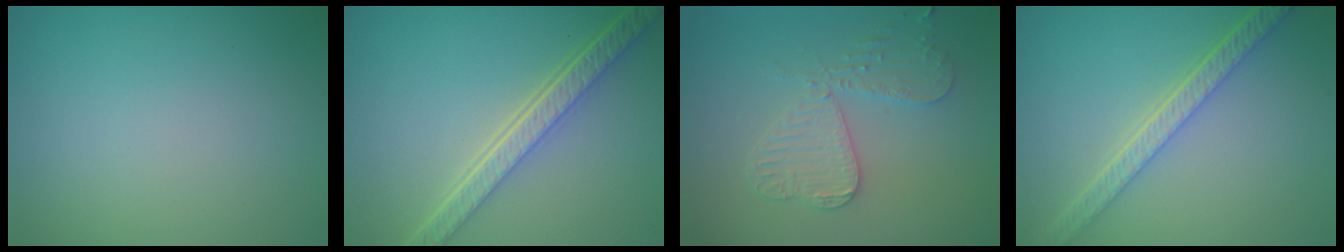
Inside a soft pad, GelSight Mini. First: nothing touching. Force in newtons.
{"total": 5.9, "press": 4.3, "slide": 4.0}
{"total": 3.4, "press": 3.4, "slide": 0.6}
{"total": 4.4, "press": 3.5, "slide": 2.7}